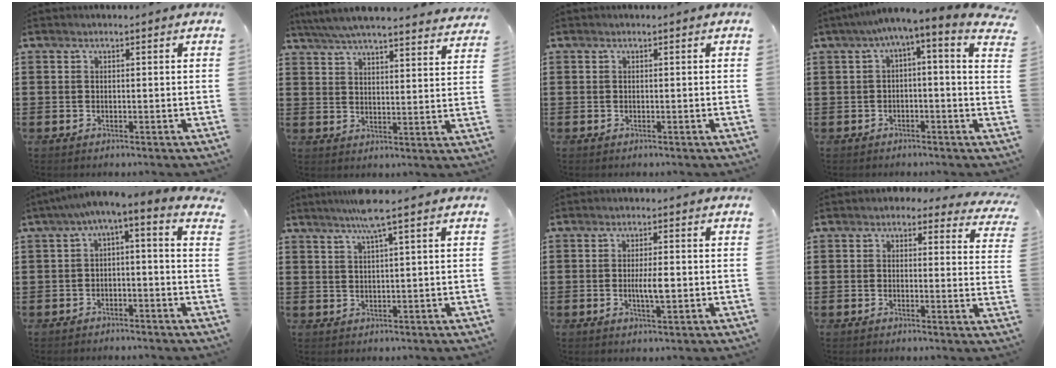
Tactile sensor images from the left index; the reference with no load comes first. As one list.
[{"total": 5.8, "force": [5.5, -0.1, 1.9], "torque": [-0.057, -0.031, 0.095]}, {"total": 0.0}, {"total": 2.7, "force": [-0.9, -0.2, 2.6], "torque": [-0.052, -0.018, -0.026]}, {"total": 2.9, "force": [-2.2, 0.0, 1.8], "torque": [-0.034, -0.013, -0.051]}, {"total": 4.9, "force": [3.1, -0.5, 3.8], "torque": [-0.080, 0.003, 0.052]}, {"total": 3.9, "force": [-0.3, 1.0, 3.8], "torque": [-0.073, -0.004, -0.008]}, {"total": 2.5, "force": [2.0, 1.2, 0.9], "torque": [-0.012, -0.005, 0.033]}]